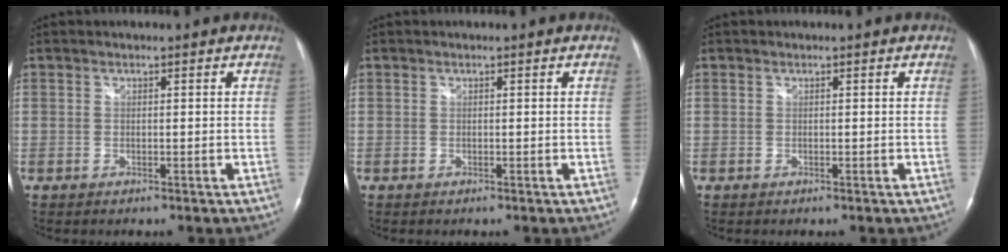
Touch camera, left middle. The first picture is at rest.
{"total": 0.0}
{"total": 0.0}